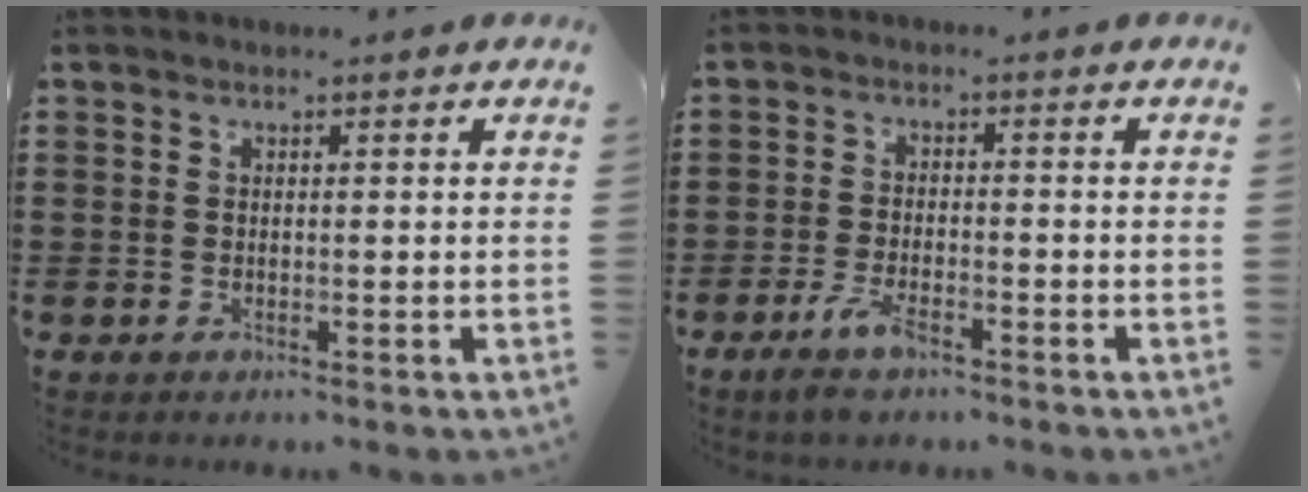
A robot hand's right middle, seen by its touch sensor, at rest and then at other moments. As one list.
[{"total": 4.4, "force": [-2.8, 1.3, 3.1], "torque": [-0.078, -0.007, -0.056]}]